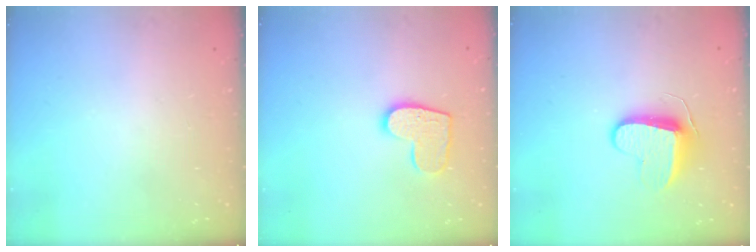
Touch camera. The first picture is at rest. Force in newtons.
{"total": 10.8, "press": 10.8, "slide": 0.7}
{"total": 9.0, "press": 9.0, "slide": 0.4}